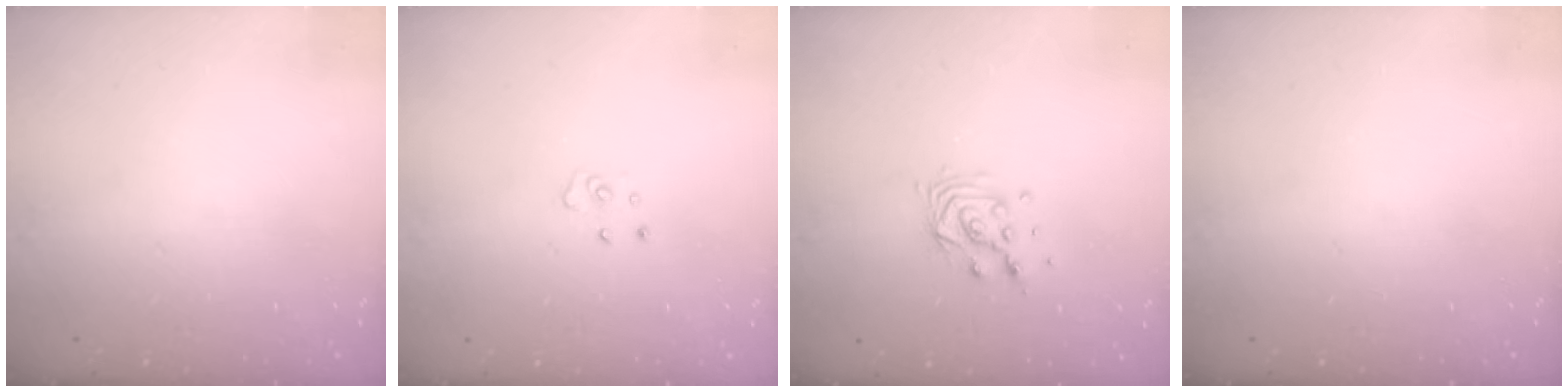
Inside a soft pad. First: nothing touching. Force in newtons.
{"total": 3.8, "press": 3.8, "slide": 0.3}
{"total": 8.2, "press": 8.2, "slide": 0.6}
{"total": 0.0}